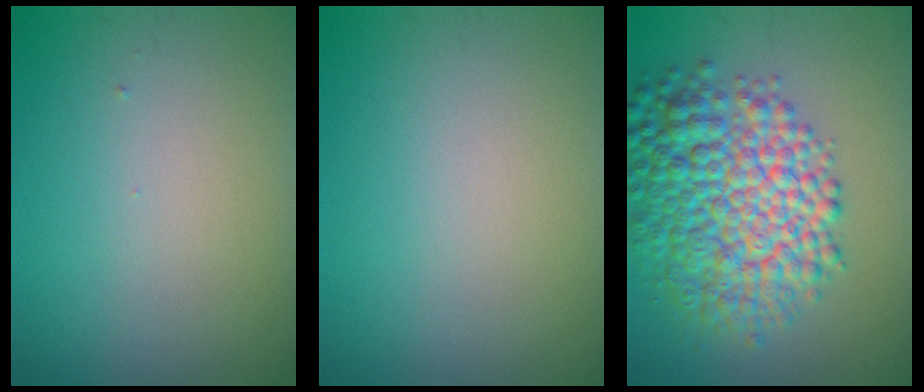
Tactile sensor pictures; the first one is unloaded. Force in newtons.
{"total": 0.0}
{"total": 9.8, "press": 9.8, "slide": 0.1}